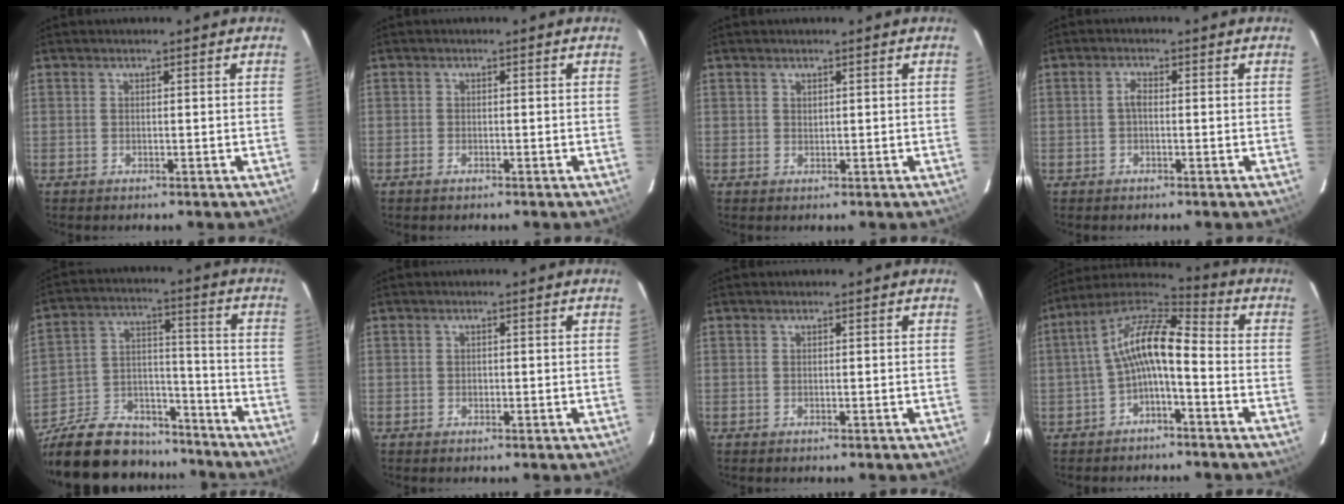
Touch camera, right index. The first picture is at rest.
{"total": 1.1, "force": [-0.8, 0.5, 0.4], "torque": [-0.010, -0.002, -0.017]}
{"total": 0.8, "force": [0.6, 0.5, 0.1], "torque": [-0.001, 0.002, 0.011]}
{"total": 1.5, "force": [-0.2, 0.8, 1.3], "torque": [-0.027, 0.008, -0.006]}
{"total": 25.6, "force": [-20.4, 11.6, 10.3], "torque": [-0.230, 0.033, -0.301]}
{"total": 0.7, "force": [-0.1, 0.6, 0.2], "torque": [-0.001, 0.001, -0.002]}
{"total": 0.0}
{"total": 10.6, "force": [-2.3, 3.5, 9.8], "torque": [-0.200, 0.023, -0.048]}